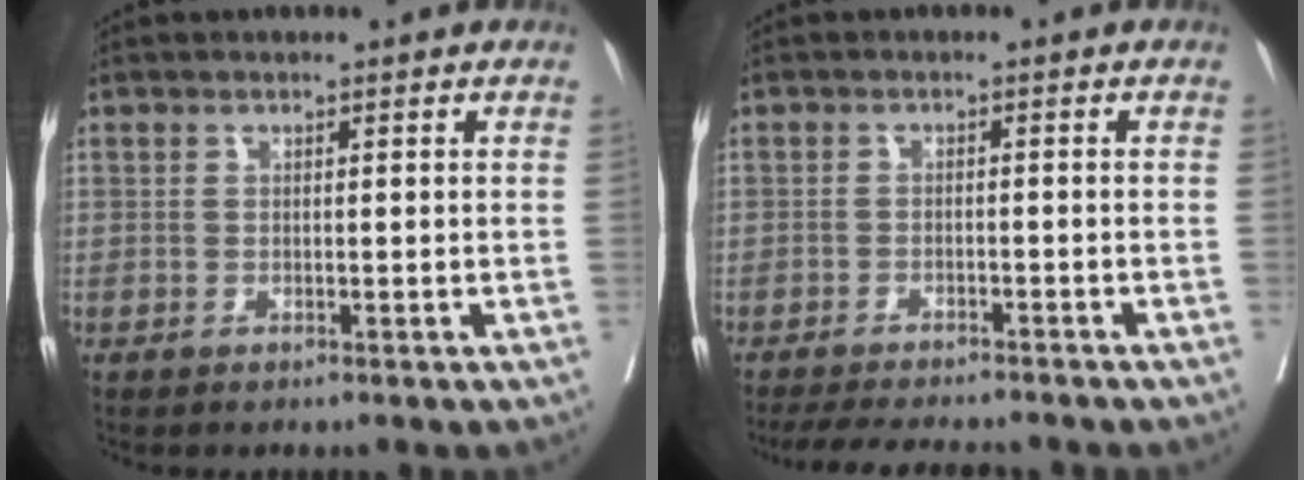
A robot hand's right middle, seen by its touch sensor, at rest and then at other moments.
{"total": 10.0, "force": [-9.0, 1.8, 3.8], "torque": [-0.054, -0.008, -0.124]}